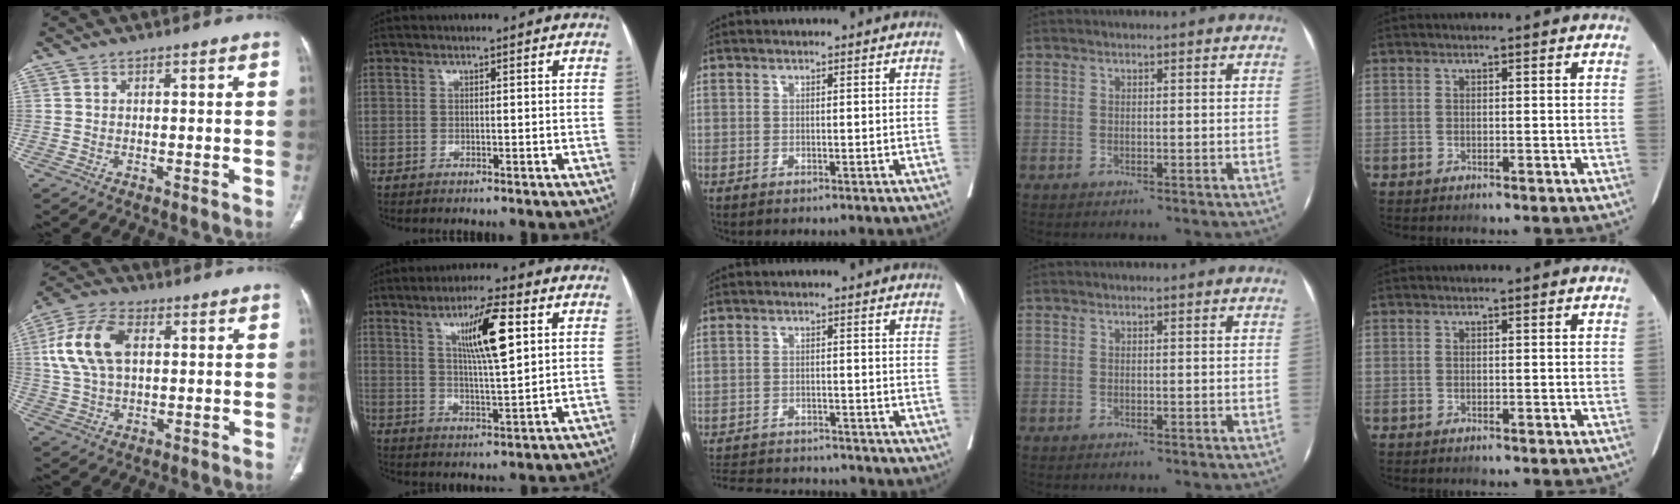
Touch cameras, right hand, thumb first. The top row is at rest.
{"thumb": {"total": 12.9, "force": [2.8, 7.6, 10.0], "torque": [-0.203, 0.015, 0.051]}, "index": {"total": 10.1, "force": [3.8, 1.0, 9.3], "torque": [-0.159, 0.004, 0.063]}, "middle": {"total": 13.8, "force": [-13.0, 2.7, 4.0], "torque": [-0.089, -0.001, -0.180]}}